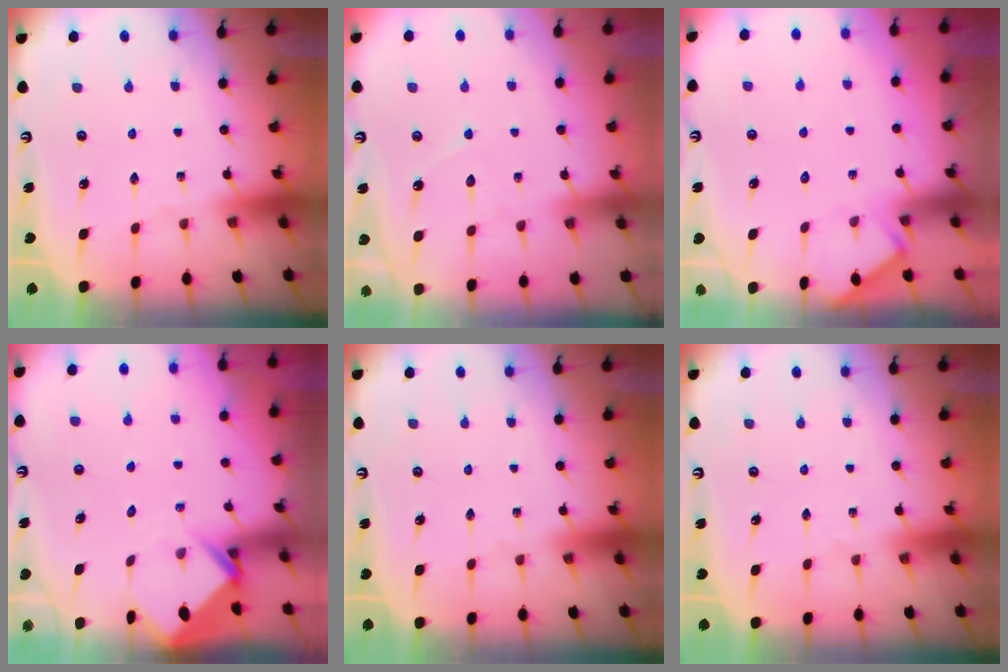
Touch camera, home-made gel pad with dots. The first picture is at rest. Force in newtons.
{"total": 6.2, "press": 6.2, "slide": 0.5}
{"total": 3.2, "press": 3.2, "slide": 0.4}
{"total": 3.6, "press": 3.6, "slide": 0.3}
{"total": 0.0}
{"total": 0.0}